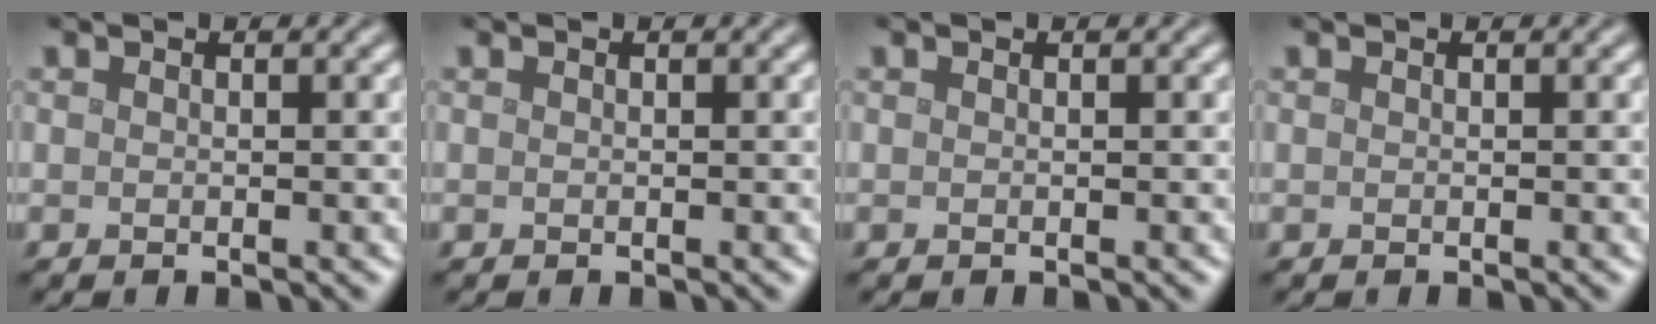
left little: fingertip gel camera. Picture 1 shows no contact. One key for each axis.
{"total": 0.0}
{"total": 0.0}
{"total": 0.0}